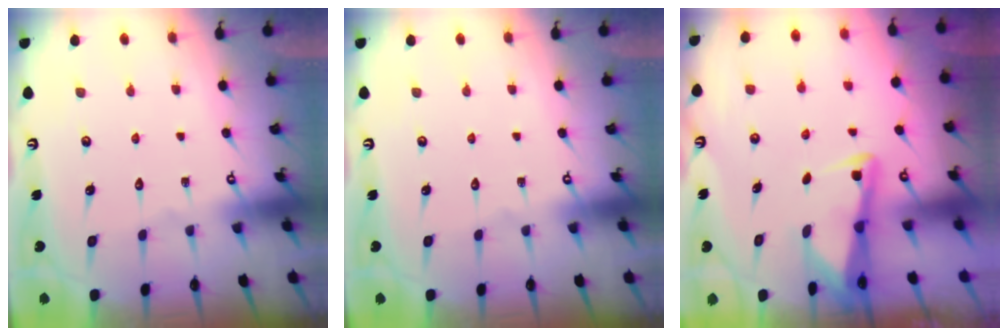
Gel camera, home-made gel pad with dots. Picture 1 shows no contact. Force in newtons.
{"total": 0.0}
{"total": 3.0, "press": 3.0, "slide": 0.4}